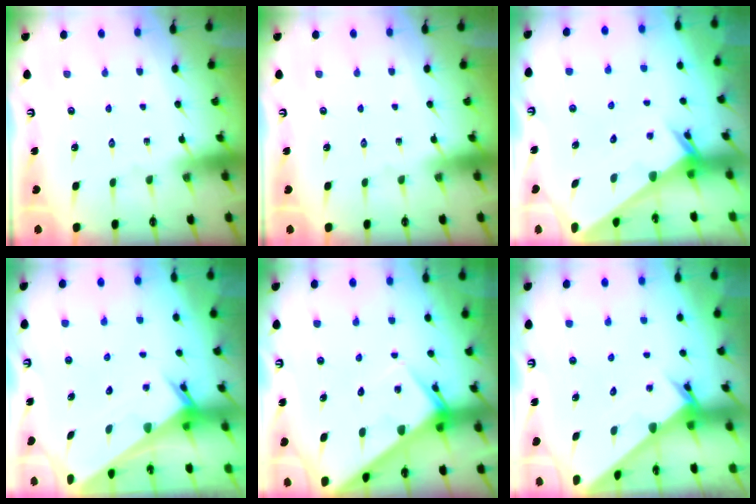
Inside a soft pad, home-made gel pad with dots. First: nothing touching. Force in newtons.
{"total": 0.0}
{"total": 2.0, "press": 2.0, "slide": 0.1}
{"total": 3.3, "press": 3.3, "slide": 0.2}
{"total": 6.1, "press": 6.1, "slide": 0.5}
{"total": 2.9, "press": 2.9, "slide": 0.1}